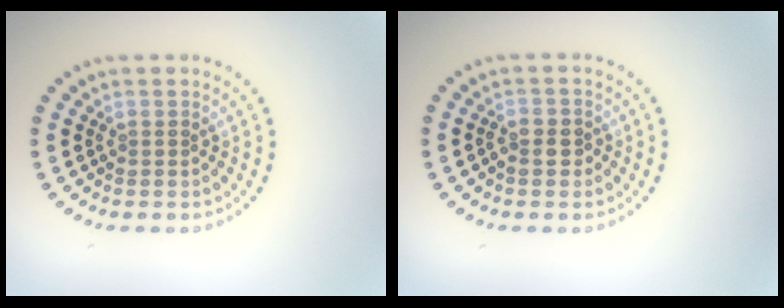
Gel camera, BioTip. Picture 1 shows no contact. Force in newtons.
{"total": 1.3, "press": 1.2, "slide": 0.5}